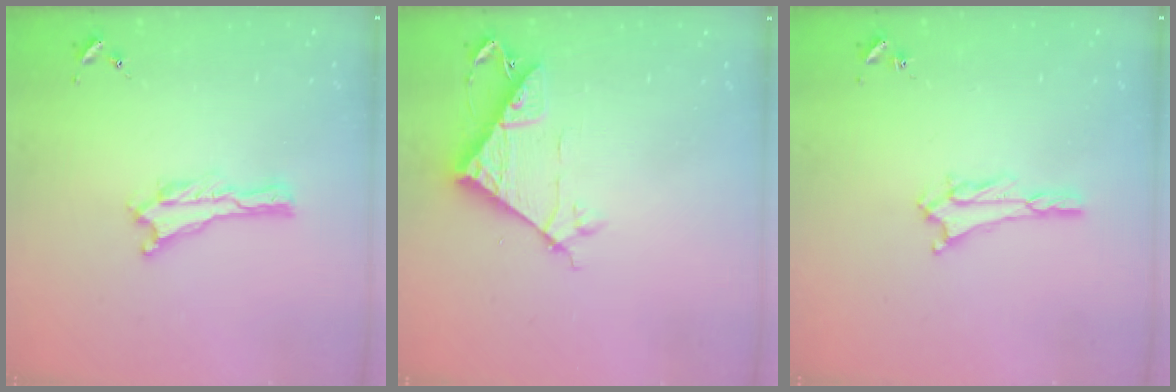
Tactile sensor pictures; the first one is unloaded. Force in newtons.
{"total": 7.0, "press": 7.0, "slide": 0.7}
{"total": 2.4, "press": 2.4, "slide": 0.4}